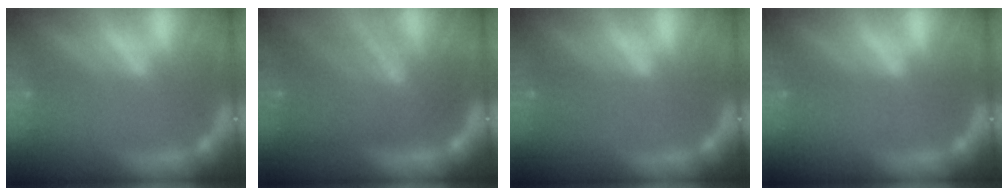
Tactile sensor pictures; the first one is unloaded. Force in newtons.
{"total": 9.1}
{"total": 1.5}
{"total": 0.0}